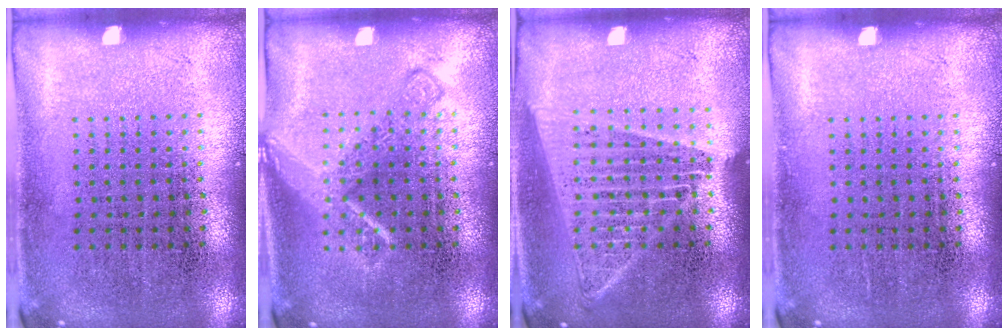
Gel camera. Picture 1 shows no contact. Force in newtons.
{"total": 2.1, "press": 2.1, "slide": 0.3}
{"total": 1.5, "press": 1.4, "slide": 0.7}
{"total": 0.0}